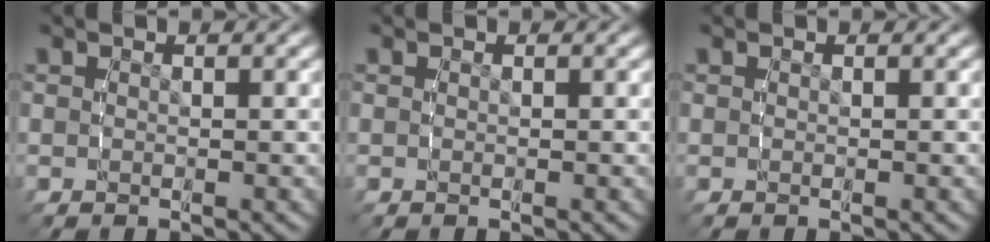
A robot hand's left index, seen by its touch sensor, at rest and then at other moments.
{"total": 0.0}
{"total": 0.0}